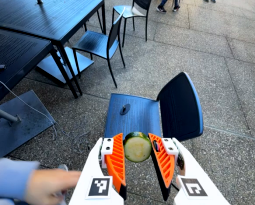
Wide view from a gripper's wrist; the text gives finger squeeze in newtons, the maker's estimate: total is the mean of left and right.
{"total": 10.3, "left": 9.8, "right": 10.7}